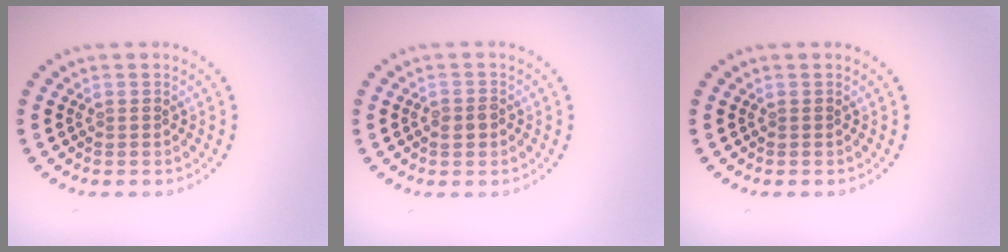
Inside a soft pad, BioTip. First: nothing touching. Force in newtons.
{"total": 1.6, "press": 1.4, "slide": 0.7}
{"total": 0.0}